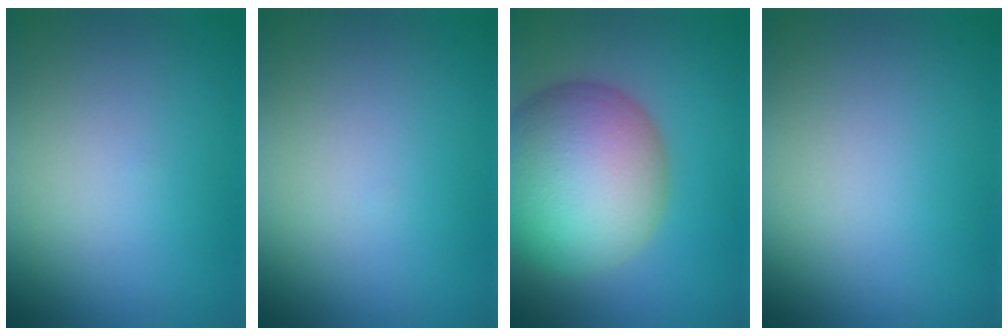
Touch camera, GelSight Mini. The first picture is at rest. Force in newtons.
{"total": 0.0}
{"total": 13.1, "press": 13.0, "slide": 0.8}
{"total": 0.0}